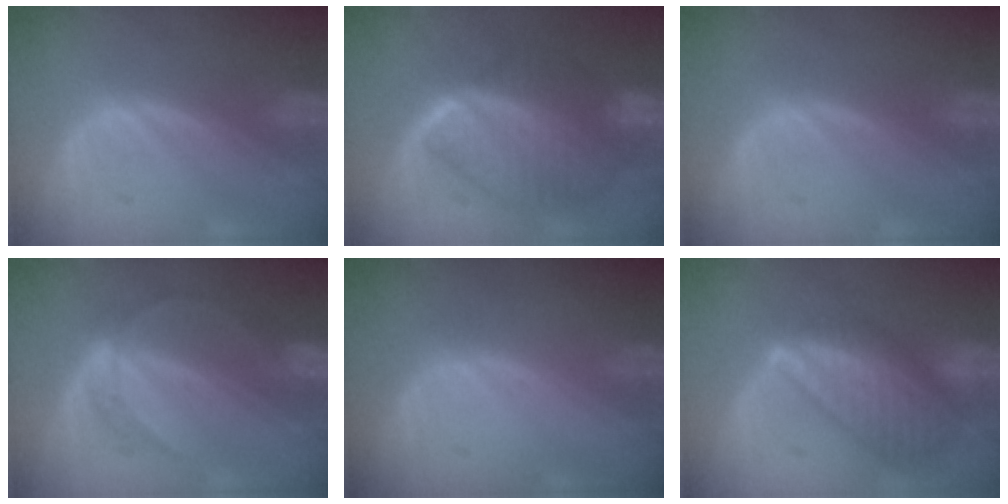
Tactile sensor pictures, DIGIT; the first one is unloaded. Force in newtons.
{"total": 9.5, "press": 9.5, "slide": 0.7}
{"total": 0.0}
{"total": 4.8, "press": 4.6, "slide": 1.1}
{"total": 0.0}
{"total": 9.5, "press": 8.3, "slide": 4.6}